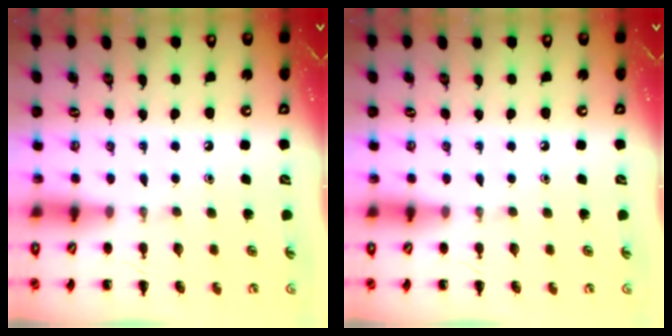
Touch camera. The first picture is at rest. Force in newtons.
{"total": 0.0}